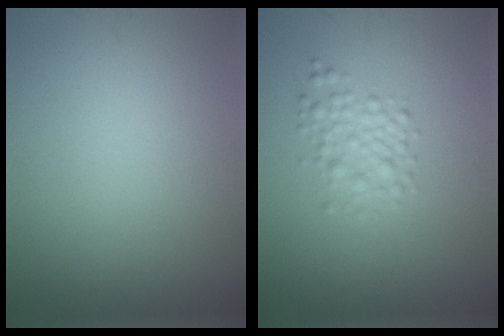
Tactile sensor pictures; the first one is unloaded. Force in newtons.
{"total": 2.2, "press": 2.2, "slide": 0.1}